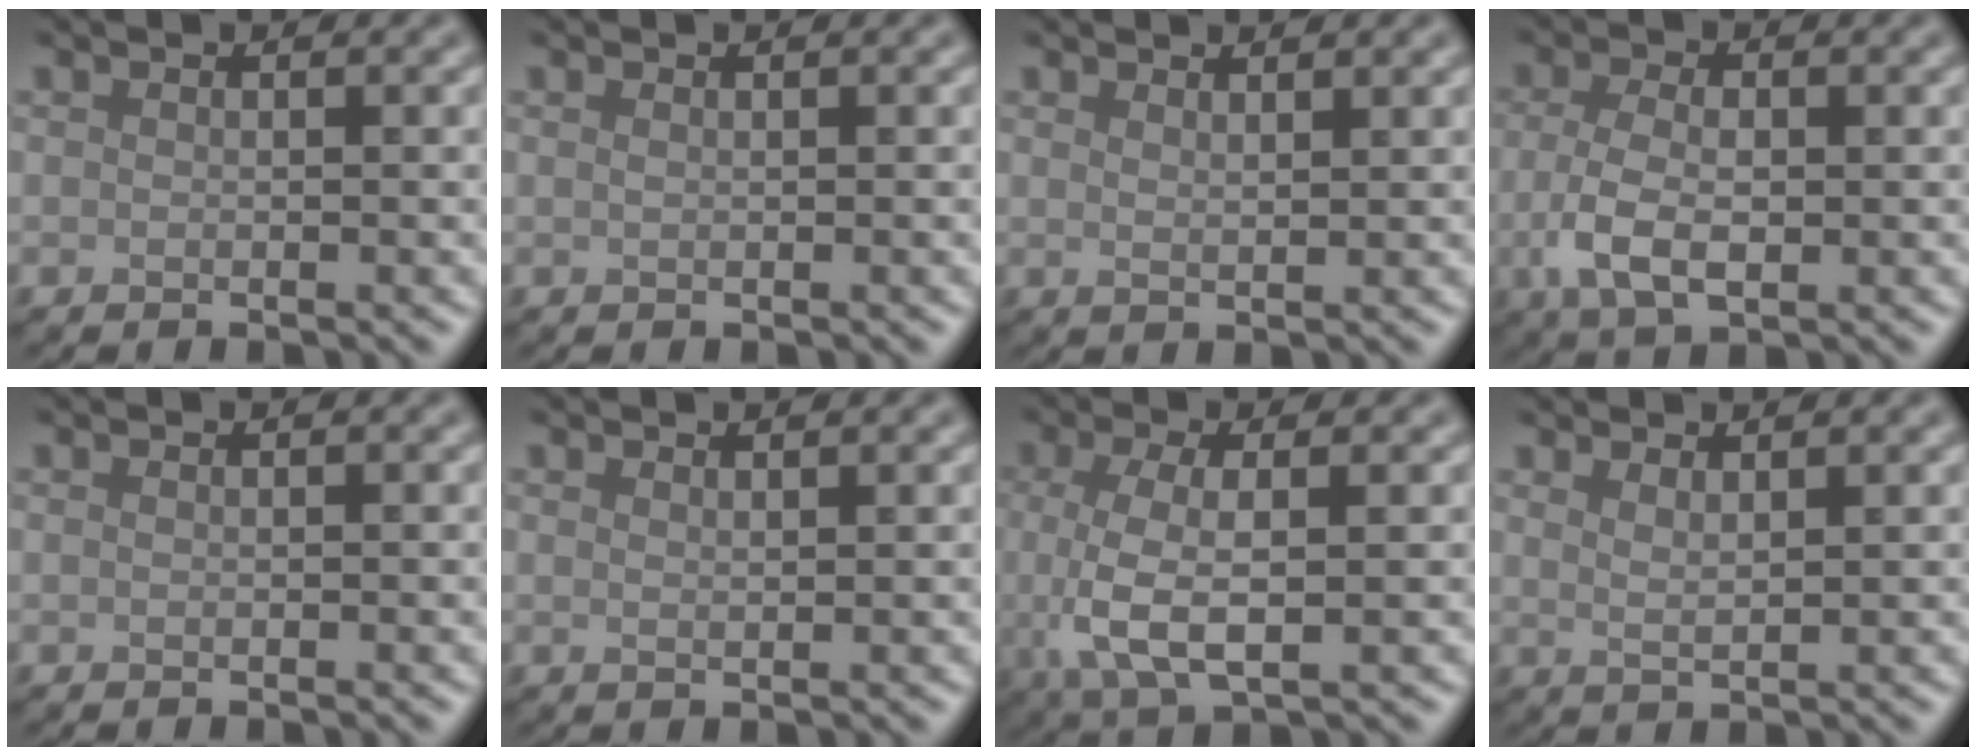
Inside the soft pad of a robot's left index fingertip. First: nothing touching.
{"total": 0.5, "force": [0.3, 0.2, 0.4], "torque": [-0.007, 0.001, 0.003]}
{"total": 1.4, "force": [1.2, 0.4, 0.7], "torque": [-0.006, -0.001, 0.014]}
{"total": 4.6, "force": [-0.7, 2.5, 3.8], "torque": [-0.088, -0.008, -0.014]}
{"total": 0.0}
{"total": 1.0, "force": [0.8, 0.2, 0.5], "torque": [-0.004, 0.000, 0.010]}
{"total": 5.2, "force": [-0.2, 1.9, 4.8], "torque": [-0.101, -0.005, -0.004]}
{"total": 1.8, "force": [1.3, 0.5, 1.1], "torque": [-0.014, -0.002, 0.018]}